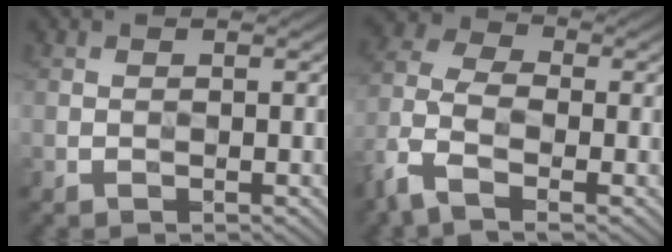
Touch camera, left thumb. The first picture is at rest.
{"total": 8.0, "force": [-4.0, 4.2, 5.5], "torque": [-0.141, -0.004, -0.098]}